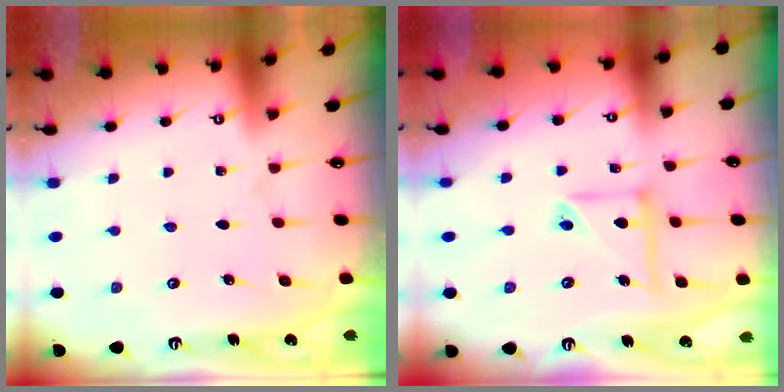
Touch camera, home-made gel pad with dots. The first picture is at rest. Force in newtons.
{"total": 8.4, "press": 8.3, "slide": 0.6}